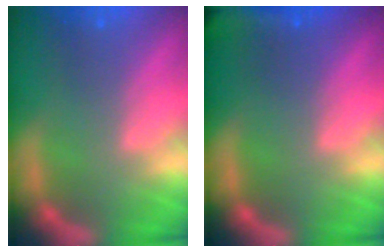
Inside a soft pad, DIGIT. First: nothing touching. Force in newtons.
{"total": 8.0}